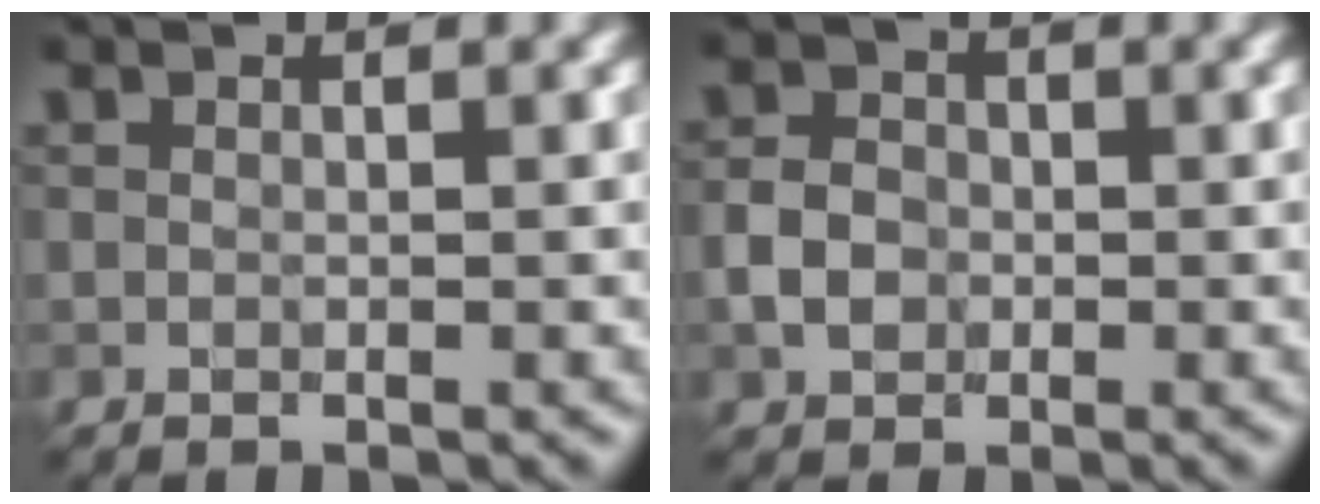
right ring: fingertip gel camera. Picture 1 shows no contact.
{"total": 2.5, "force": [-0.6, 2.1, 1.2], "torque": [-0.023, 0.008, -0.016]}